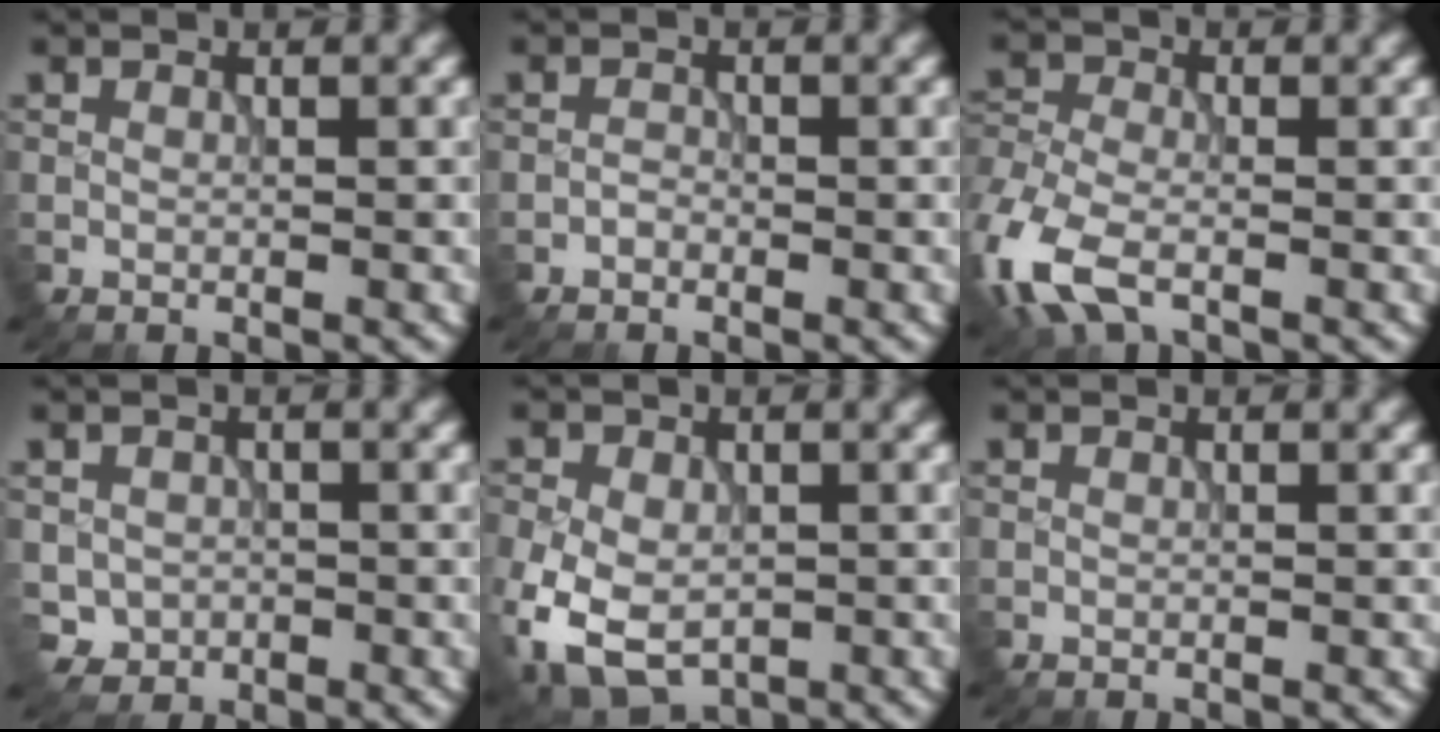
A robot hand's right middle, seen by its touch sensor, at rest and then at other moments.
{"total": 0.6, "force": [-0.5, 0.3, 0.1], "torque": [-0.003, -0.001, -0.011]}
{"total": 7.1, "force": [-3.6, 3.8, 4.8], "torque": [-0.126, -0.016, -0.083]}
{"total": 1.7, "force": [-0.4, 1.7, 0.2], "torque": [0.000, -0.009, -0.008]}
{"total": 8.5, "force": [-3.1, 5.5, 5.7], "torque": [-0.134, -0.034, -0.054]}
{"total": 0.0}